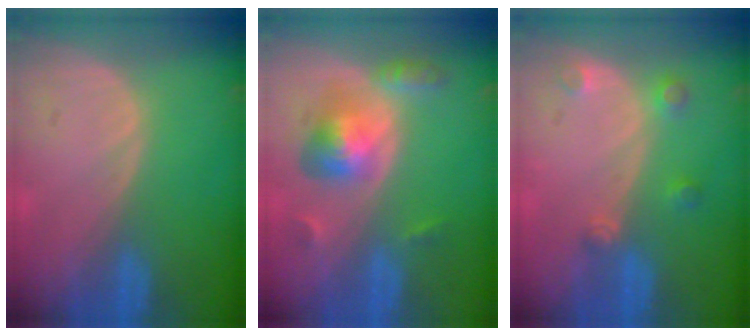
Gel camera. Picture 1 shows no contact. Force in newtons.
{"total": 6.1, "press": 5.6, "slide": 2.4}
{"total": 2.6, "press": 2.6, "slide": 0.3}